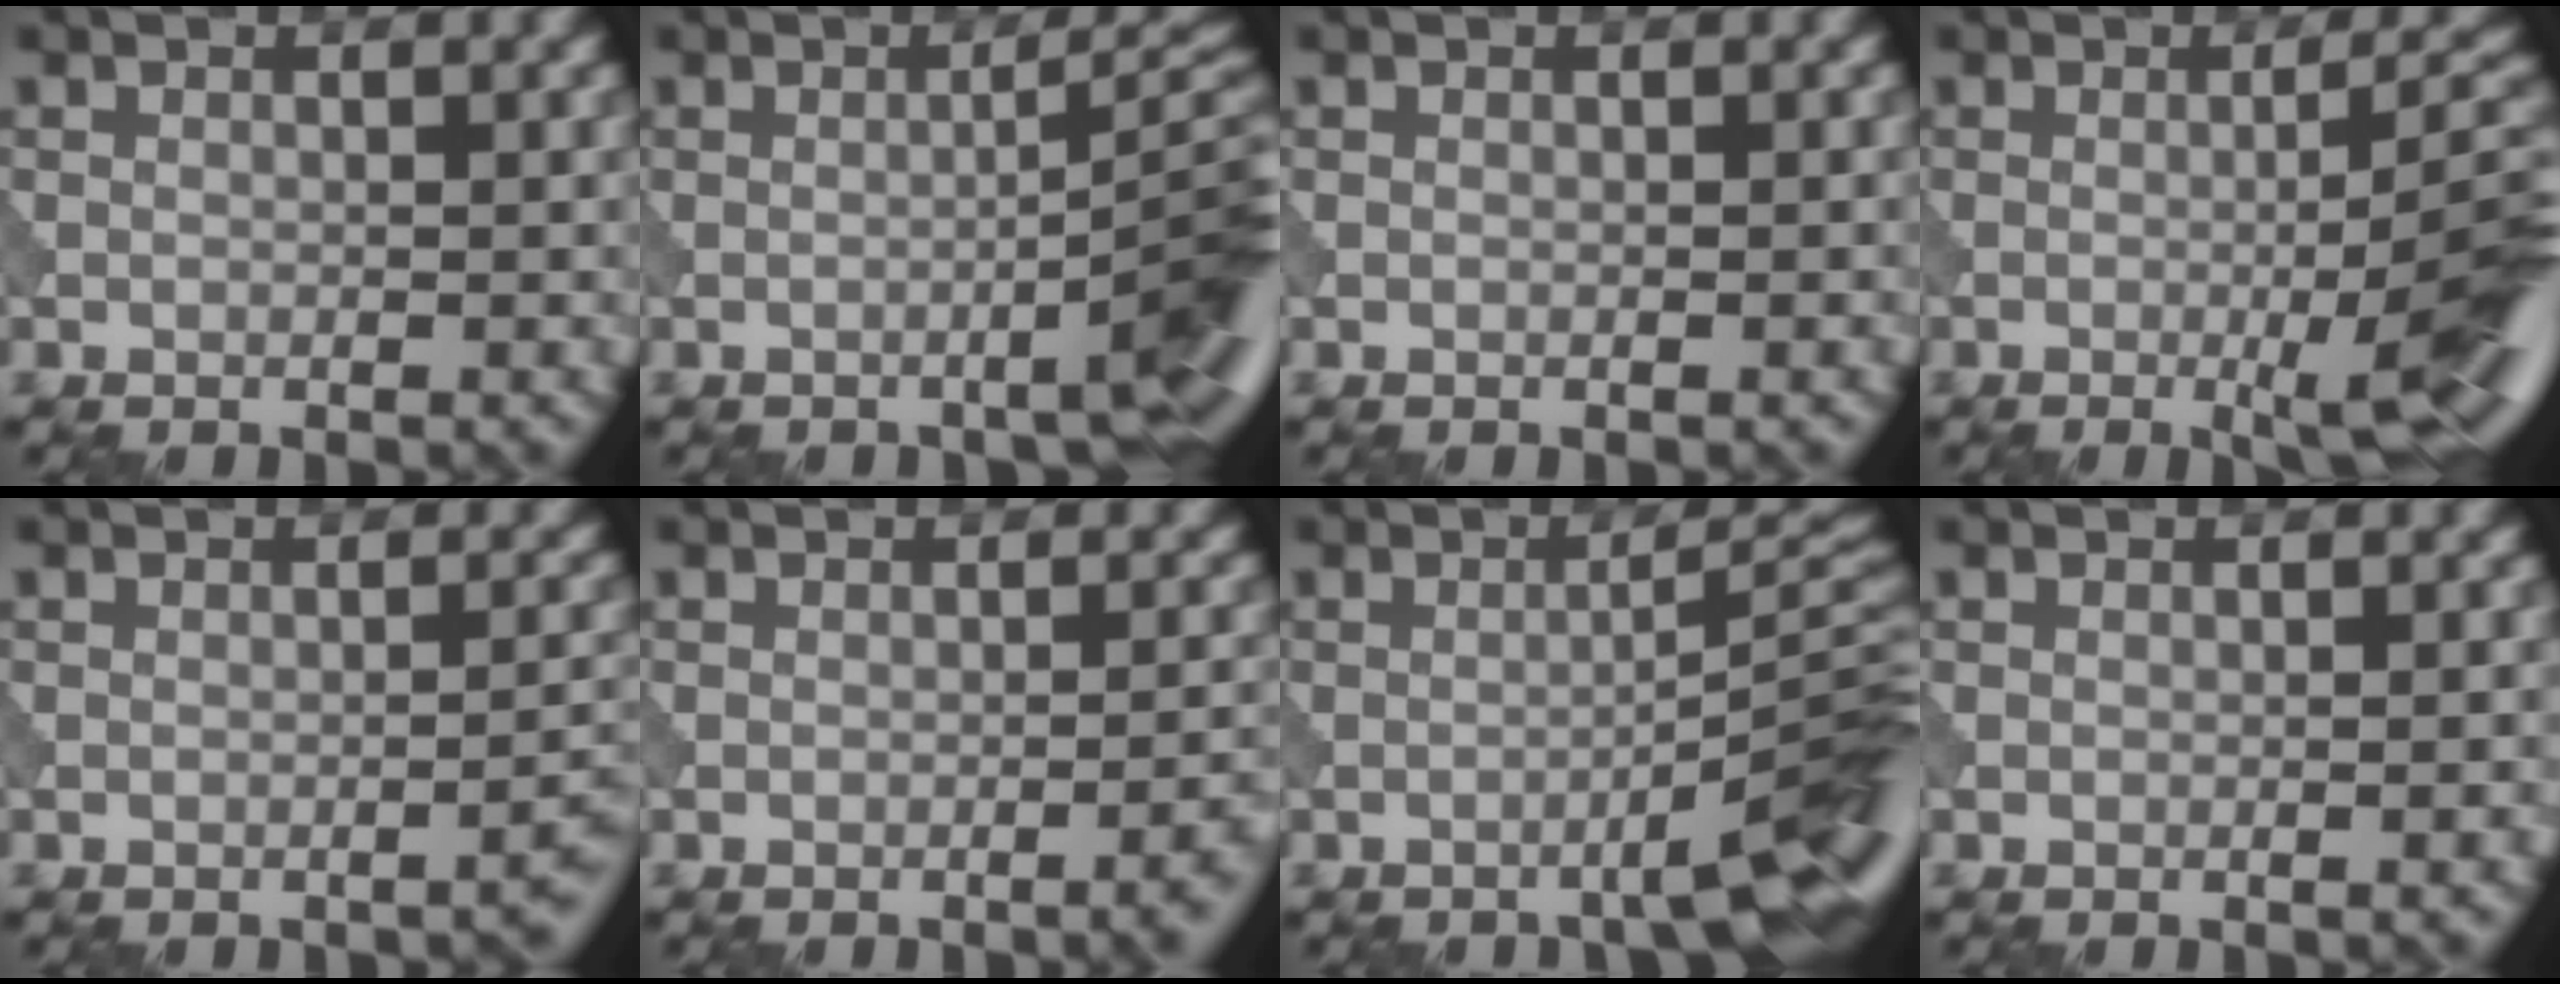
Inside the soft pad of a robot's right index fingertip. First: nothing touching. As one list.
[{"total": 7.3, "force": [-2.8, 1.5, 6.6], "torque": [-0.075, 0.015, -0.038]}, {"total": 0.0}, {"total": 9.4, "force": [-2.0, 1.9, 9.0], "torque": [-0.112, 0.005, -0.026]}, {"total": 2.1, "force": [-1.4, 0.4, 1.5], "torque": [-0.014, 0.011, -0.023]}, {"total": 2.3, "force": [-1.1, 0.6, 1.9], "torque": [-0.017, 0.009, -0.019]}, {"total": 7.6, "force": [-3.8, 1.2, 6.5], "torque": [-0.074, 0.020, -0.054]}, {"total": 0.8, "force": [-0.2, 0.1, 0.7], "torque": [-0.007, 0.004, -0.004]}]